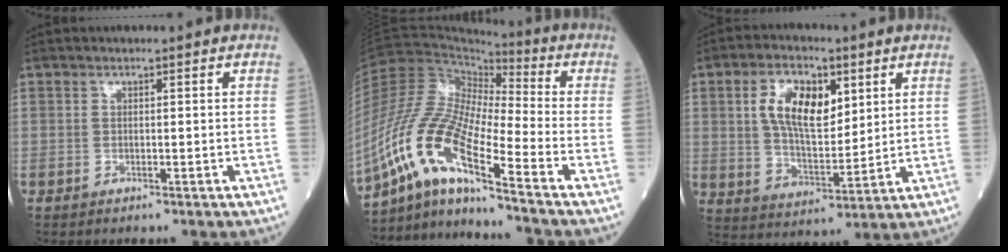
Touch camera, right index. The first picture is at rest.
{"total": 14.3, "force": [-8.8, 1.4, 11.1], "torque": [-0.245, -0.005, -0.167]}
{"total": 11.0, "force": [3.9, 5.0, 9.0], "torque": [-0.173, 0.011, 0.075]}